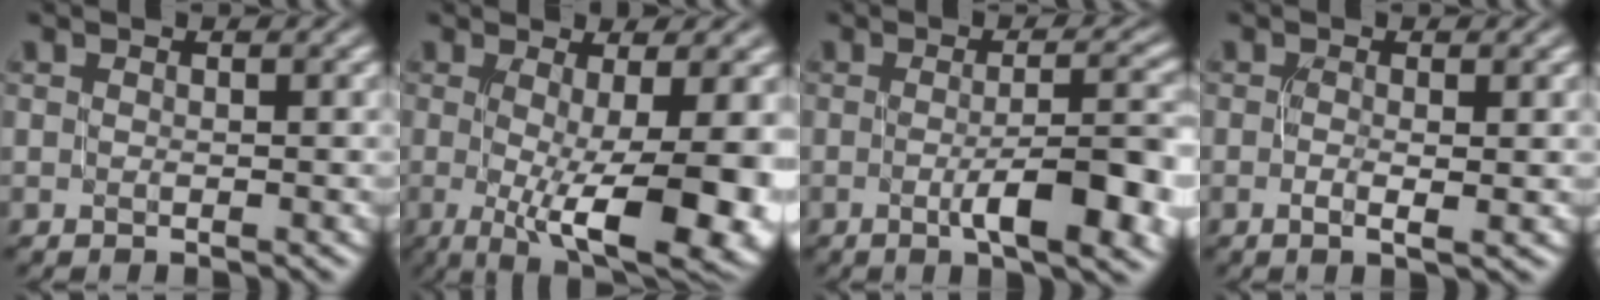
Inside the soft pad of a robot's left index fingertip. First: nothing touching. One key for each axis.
{"total": 9.5, "fx": -1.7, "fy": 2.8, "fz": 8.9, "tx": -0.130, "ty": -0.019, "tz": -0.020}
{"total": 8.6, "fx": -1.9, "fy": 2.2, "fz": 8.0, "tx": -0.110, "ty": -0.003, "tz": -0.025}
{"total": 1.6, "fx": -0.3, "fy": 0.4, "fz": 1.6, "tx": -0.033, "ty": -0.005, "tz": -0.003}